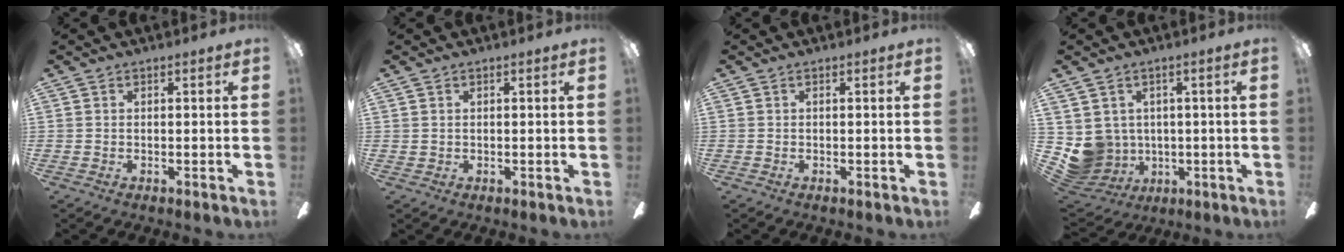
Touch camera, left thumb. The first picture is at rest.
{"total": 0.7, "force": [0.4, 0.6, 0.2], "torque": [-0.004, 0.004, 0.006]}
{"total": 0.0}
{"total": 7.0, "force": [0.6, 7.0, 0.9], "torque": [-0.067, -0.013, 0.019]}